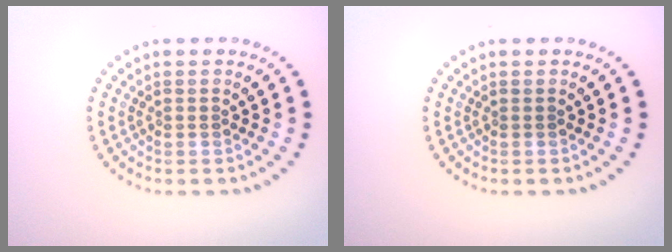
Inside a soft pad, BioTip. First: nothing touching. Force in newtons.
{"total": 0.0}